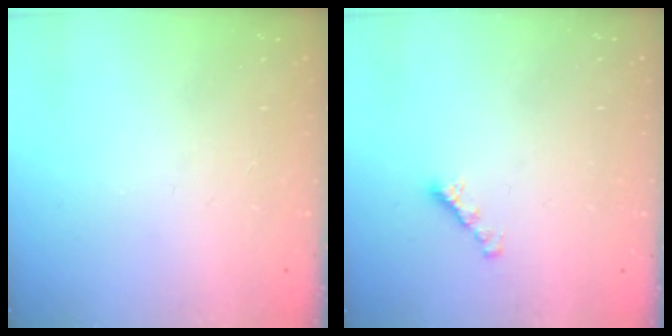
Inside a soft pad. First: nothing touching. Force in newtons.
{"total": 2.2, "press": 2.1, "slide": 0.5}